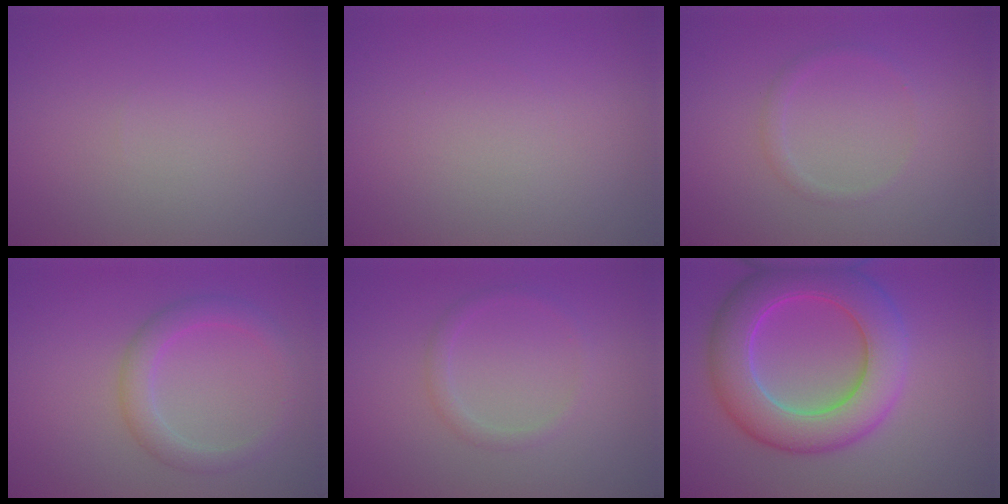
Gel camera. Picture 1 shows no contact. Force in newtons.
{"total": 0.0}
{"total": 1.0, "press": 1.0, "slide": 0.1}
{"total": 2.8, "press": 2.8, "slide": 0.1}
{"total": 1.3, "press": 1.3, "slide": 0.1}
{"total": 8.6, "press": 8.6, "slide": 0.2}